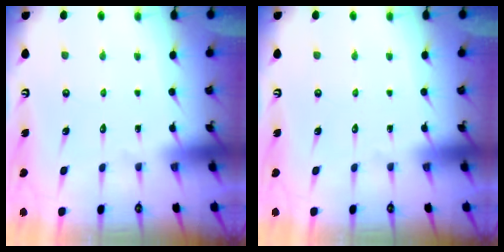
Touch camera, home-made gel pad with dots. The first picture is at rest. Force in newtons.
{"total": 0.0}